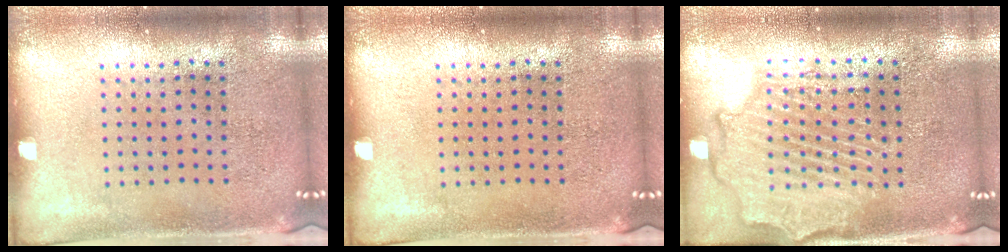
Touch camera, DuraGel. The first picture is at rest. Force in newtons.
{"total": 0.0}
{"total": 2.2, "press": 2.2, "slide": 0.6}